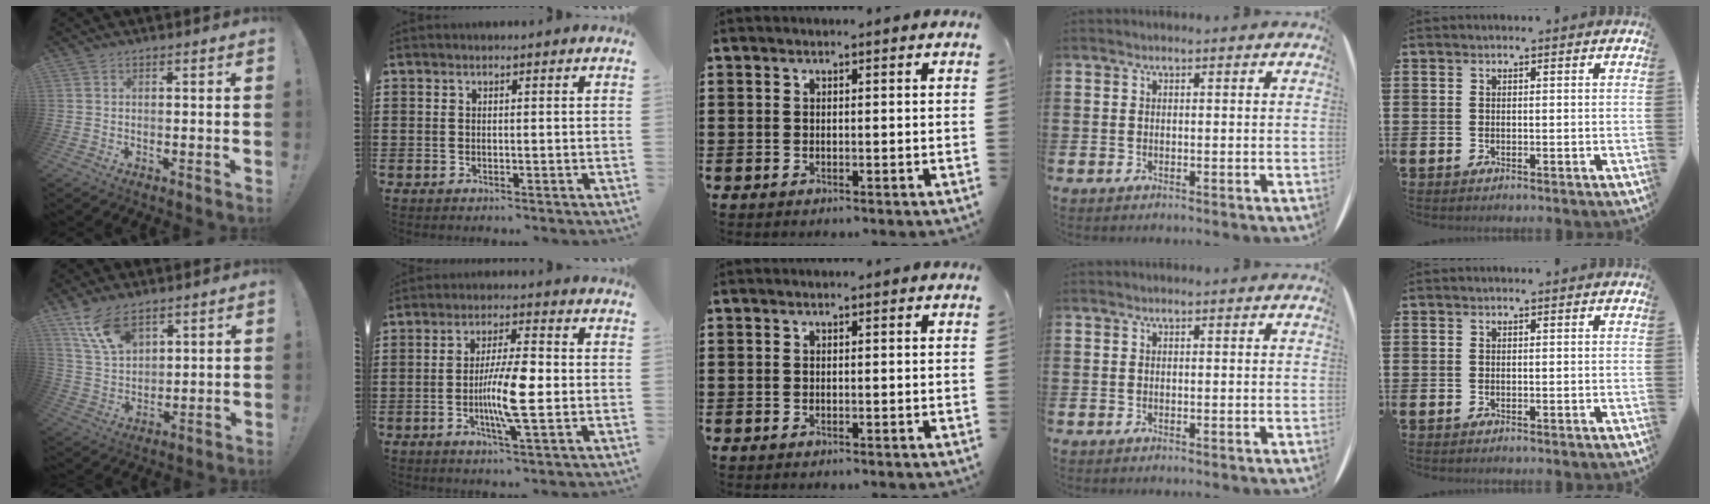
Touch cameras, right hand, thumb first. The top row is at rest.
{"thumb": {"total": 11.7, "force": [7.6, 6.0, 6.7], "torque": [-0.123, -0.032, 0.148]}, "index": {"total": 9.0, "force": [-1.5, 1.5, 8.8], "torque": [-0.169, -0.008, -0.032]}}